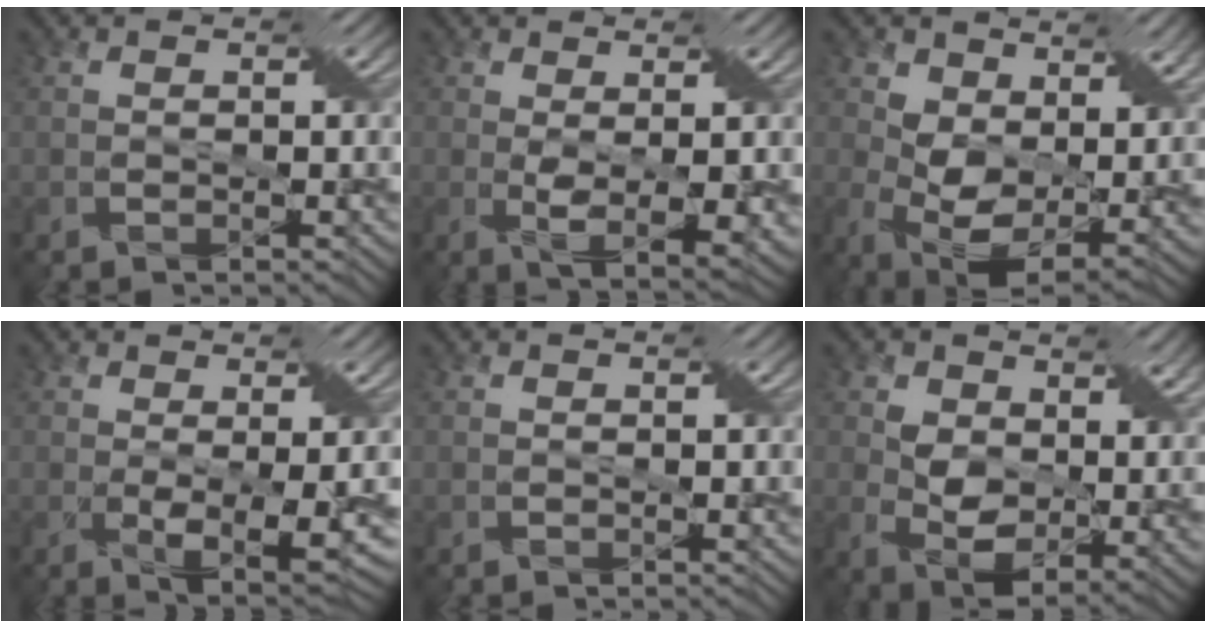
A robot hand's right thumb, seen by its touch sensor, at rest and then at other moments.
{"total": 4.8, "force": [0.3, 1.6, 4.5], "torque": [-0.078, -0.010, 0.015]}
{"total": 9.4, "force": [3.5, 5.9, 6.5], "torque": [-0.144, -0.012, 0.066]}
{"total": 4.5, "force": [0.1, 1.1, 4.4], "torque": [-0.078, -0.014, 0.011]}
{"total": 0.0}
{"total": 8.1, "force": [3.1, 5.3, 5.4], "torque": [-0.121, -0.016, 0.058]}